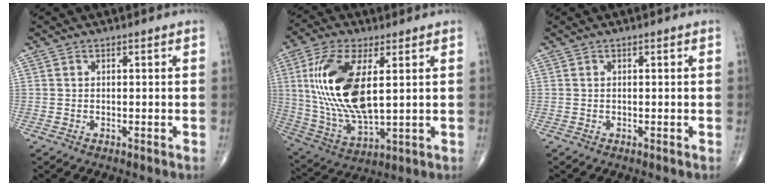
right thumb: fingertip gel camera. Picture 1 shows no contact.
{"total": 18.2, "force": [3.6, 7.8, 16.1], "torque": [-0.336, -0.019, 0.076]}
{"total": 0.0}